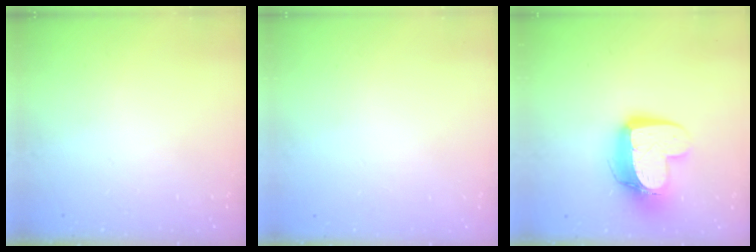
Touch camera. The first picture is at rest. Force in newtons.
{"total": 0.0}
{"total": 14.2, "press": 14.2, "slide": 1.4}